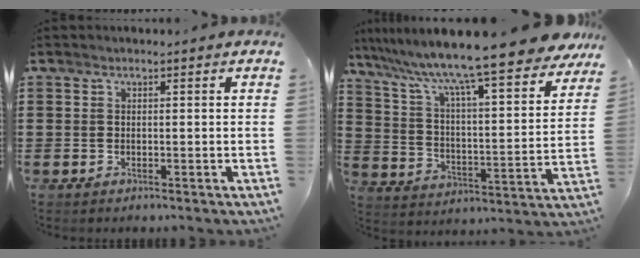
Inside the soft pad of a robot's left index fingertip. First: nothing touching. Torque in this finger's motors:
{"motor_torque": [2.14, 0.00, 1.05, 0.16]}